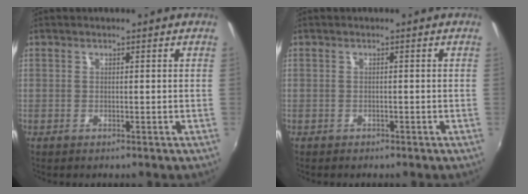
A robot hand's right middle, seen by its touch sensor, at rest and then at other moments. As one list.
[{"total": 0.9, "force": [-0.7, 0.6, 0.0], "torque": [-0.004, -0.001, -0.010]}]